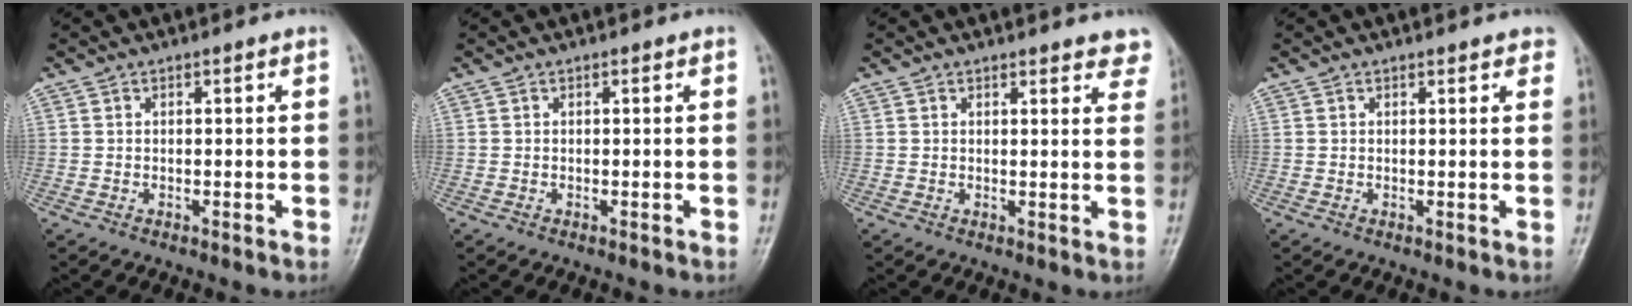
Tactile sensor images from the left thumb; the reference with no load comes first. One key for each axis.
{"total": 0.0}
{"total": 6.1, "fx": 5.4, "fy": 1.9, "fz": 2.3, "tx": 0.007, "ty": -0.021, "tz": 0.047}
{"total": 2.0, "fx": 1.6, "fy": 0.8, "fz": 1.0, "tx": 0.004, "ty": 0.001, "tz": 0.014}